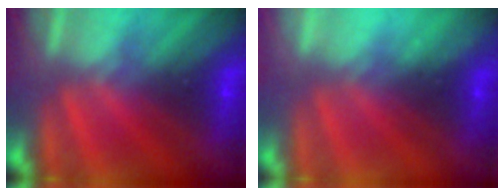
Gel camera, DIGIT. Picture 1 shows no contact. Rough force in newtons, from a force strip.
{"total": 2.2}